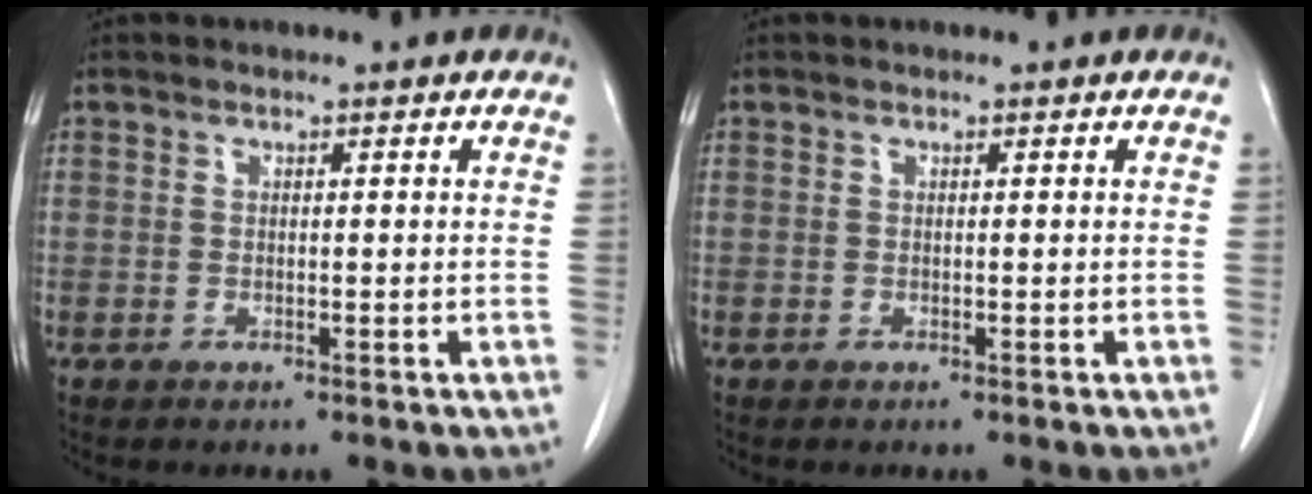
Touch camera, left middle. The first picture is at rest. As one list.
[{"total": 0.0}]